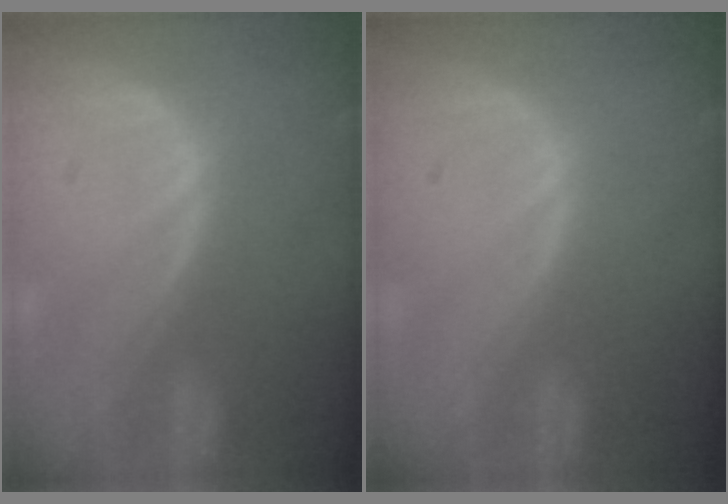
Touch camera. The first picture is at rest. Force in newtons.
{"total": 0.0}